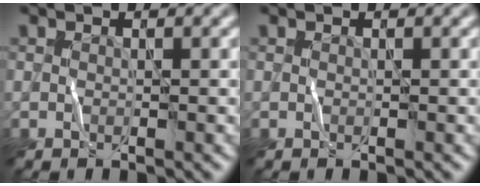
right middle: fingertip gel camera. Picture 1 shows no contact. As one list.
[{"total": 0.0}]